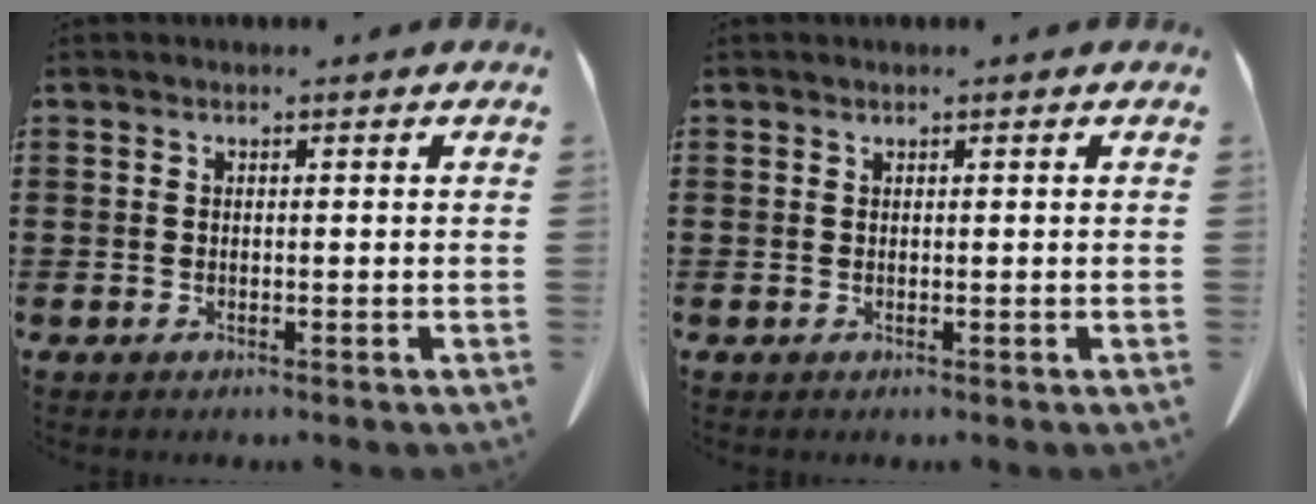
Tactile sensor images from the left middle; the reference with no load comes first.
{"total": 0.0}